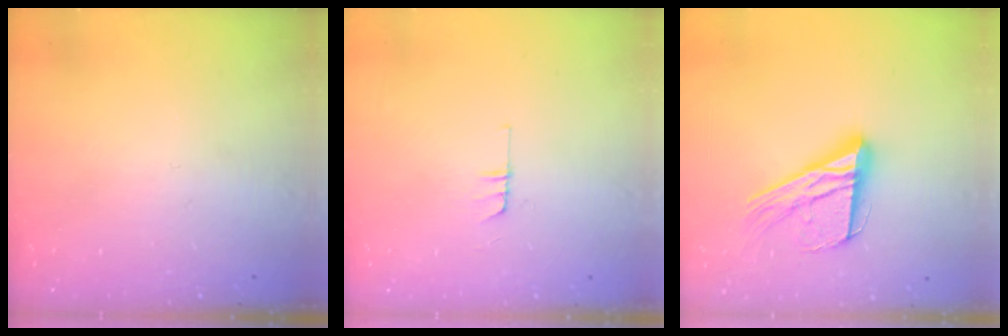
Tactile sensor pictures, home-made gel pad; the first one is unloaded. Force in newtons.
{"total": 3.7, "press": 3.7, "slide": 0.4}
{"total": 17.6, "press": 17.5, "slide": 1.7}